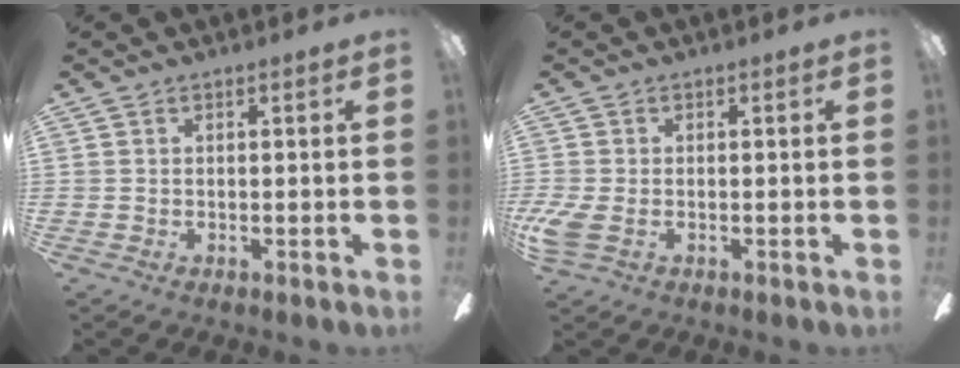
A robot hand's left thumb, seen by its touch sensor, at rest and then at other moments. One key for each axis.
{"total": 4.7, "fx": -1.3, "fy": 2.9, "fz": 3.5, "tx": -0.081, "ty": 0.001, "tz": -0.026}